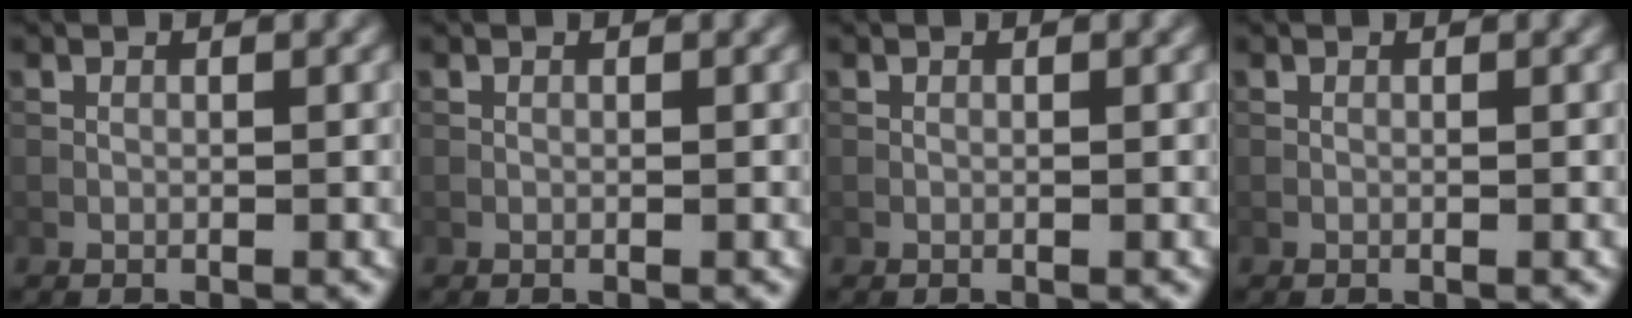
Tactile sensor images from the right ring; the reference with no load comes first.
{"total": 0.0}
{"total": 0.0}
{"total": 0.0}